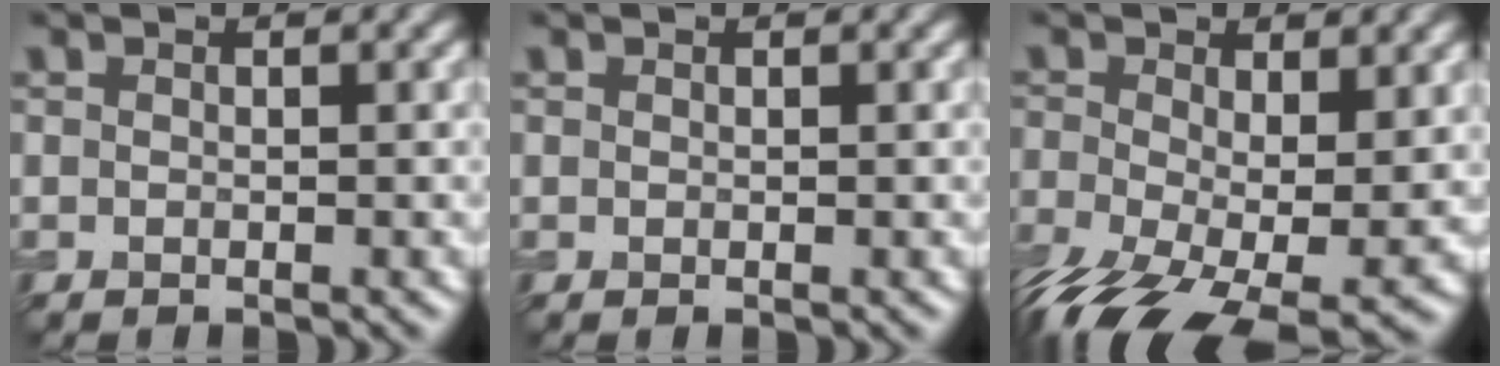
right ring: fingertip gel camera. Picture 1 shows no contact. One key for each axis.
{"total": 0.0}
{"total": 12.3, "fx": -4.9, "fy": 5.6, "fz": 9.7, "tx": -0.211, "ty": -0.060, "tz": -0.075}